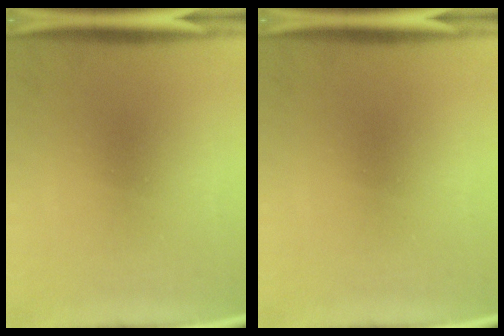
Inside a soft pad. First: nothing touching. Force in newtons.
{"total": 0.0}